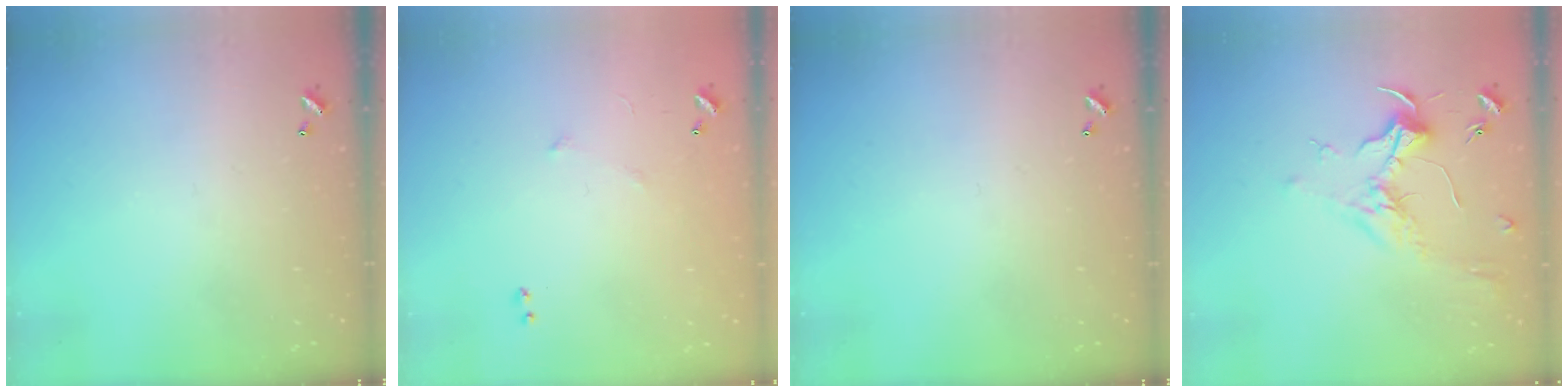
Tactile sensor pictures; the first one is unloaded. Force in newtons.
{"total": 5.2, "press": 5.1, "slide": 0.9}
{"total": 0.0}
{"total": 1.8, "press": 1.6, "slide": 0.6}